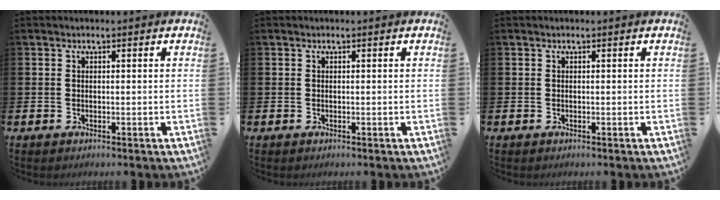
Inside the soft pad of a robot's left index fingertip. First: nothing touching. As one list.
[{"total": 0.0}, {"total": 0.0}]